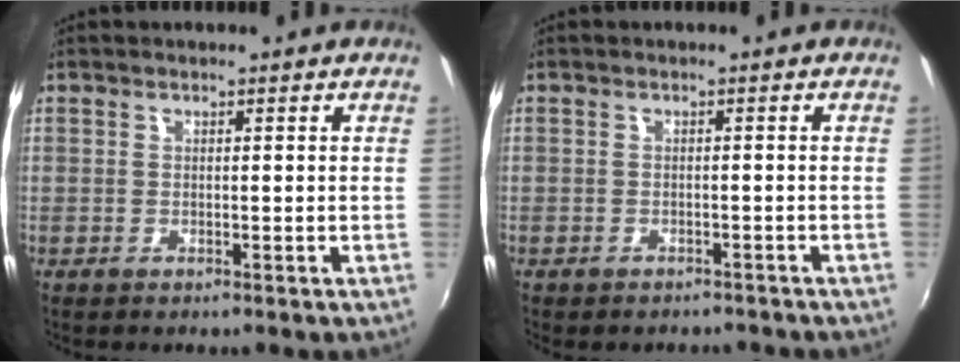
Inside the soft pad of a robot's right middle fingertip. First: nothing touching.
{"total": 3.6, "force": [-3.1, 1.5, 1.0], "torque": [-0.022, -0.013, -0.039]}